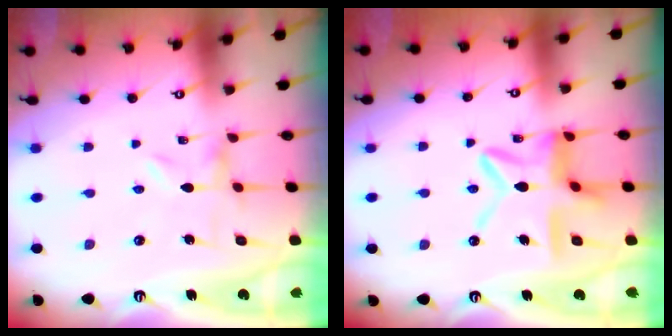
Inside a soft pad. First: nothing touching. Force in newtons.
{"total": 13.2, "press": 13.2, "slide": 1.2}